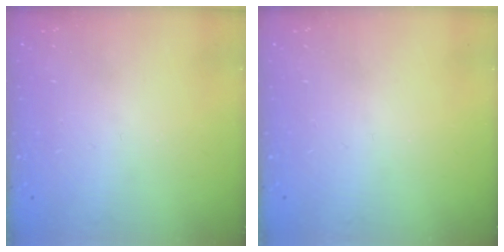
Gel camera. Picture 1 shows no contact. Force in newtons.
{"total": 0.0}